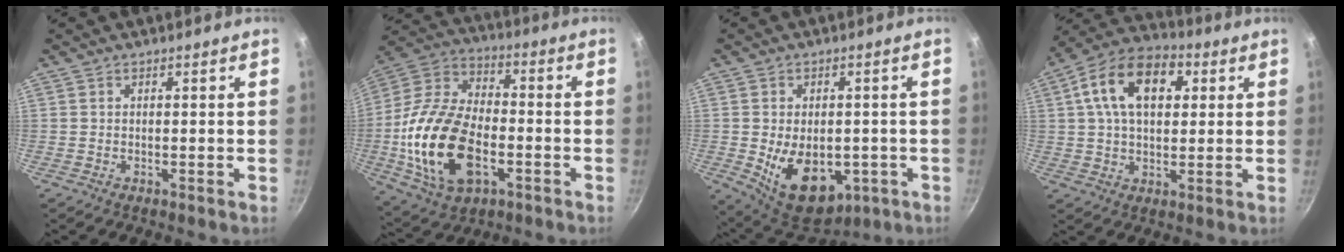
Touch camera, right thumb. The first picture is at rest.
{"total": 22.4, "force": [-5.3, 13.2, 17.4], "torque": [-0.334, 0.018, -0.090]}
{"total": 14.1, "force": [-3.6, 9.0, 10.3], "torque": [-0.146, -0.003, -0.031]}
{"total": 15.6, "force": [4.2, 9.7, 11.5], "torque": [-0.182, 0.015, 0.064]}